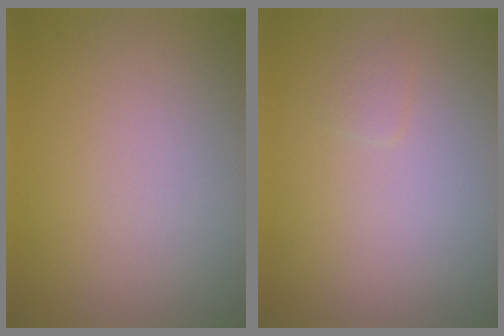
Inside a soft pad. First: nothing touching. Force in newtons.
{"total": 0.6, "press": 0.6, "slide": 0.1}